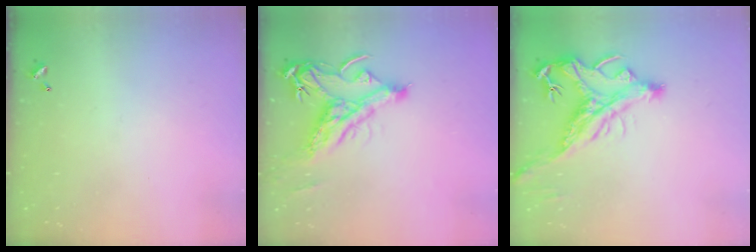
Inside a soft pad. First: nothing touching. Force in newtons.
{"total": 8.6, "press": 8.4, "slide": 1.8}
{"total": 4.1, "press": 3.8, "slide": 1.5}